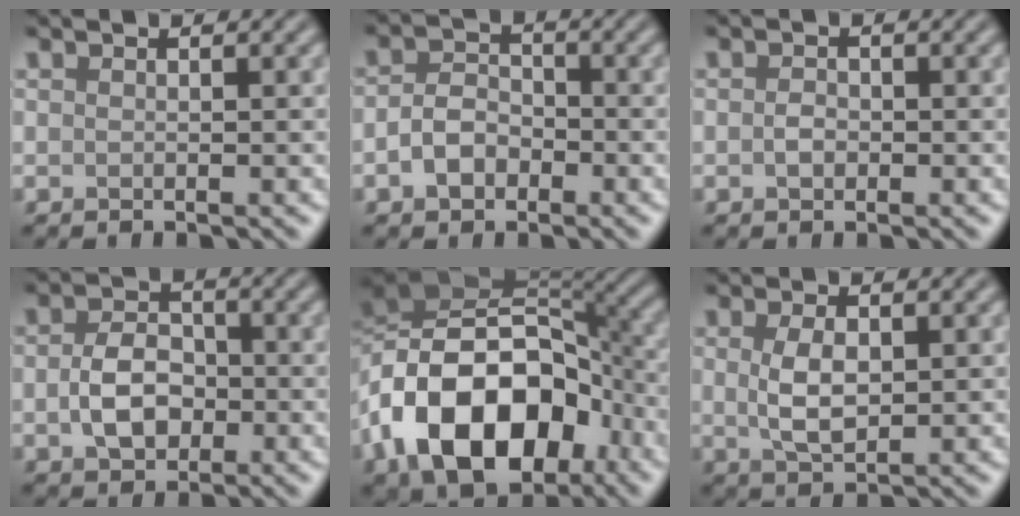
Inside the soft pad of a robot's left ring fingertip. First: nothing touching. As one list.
[{"total": 3.0, "force": [-1.1, 2.2, 1.7], "torque": [-0.033, 0.003, -0.028]}, {"total": 1.1, "force": [-0.2, 0.8, 0.7], "torque": [-0.015, -0.002, -0.007]}, {"total": 4.2, "force": [-0.7, 2.9, 2.9], "torque": [-0.055, 0.000, -0.017]}, {"total": 15.7, "force": [-5.8, 10.0, 10.7], "torque": [-0.186, -0.001, -0.114]}, {"total": 3.5, "force": [0.4, 1.9, 2.9], "torque": [-0.066, -0.003, 0.011]}]